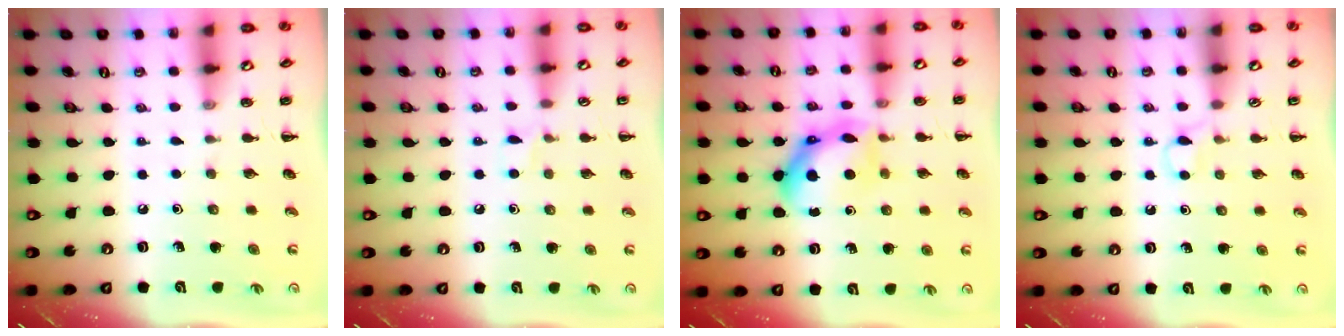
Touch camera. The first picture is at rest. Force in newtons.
{"total": 3.8, "press": 3.5, "slide": 1.4}
{"total": 10.7, "press": 10.6, "slide": 0.7}
{"total": 3.2, "press": 2.9, "slide": 1.2}